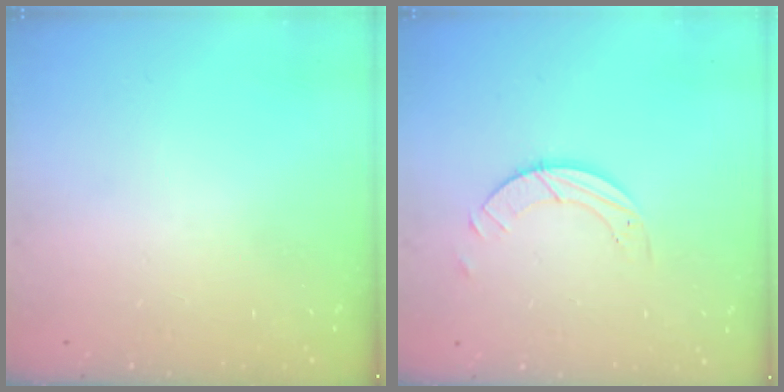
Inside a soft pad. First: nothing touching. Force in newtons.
{"total": 3.2, "press": 3.1, "slide": 0.3}